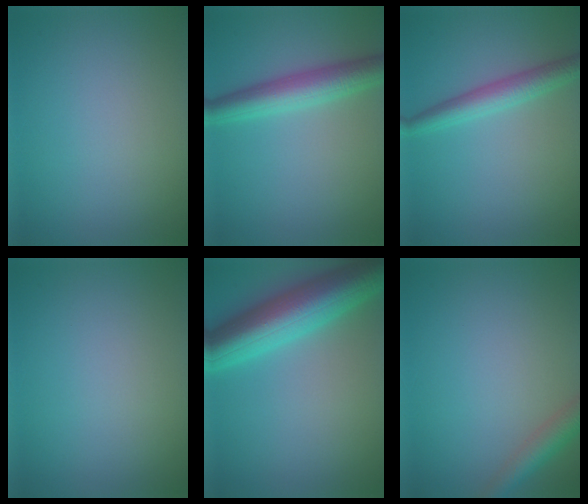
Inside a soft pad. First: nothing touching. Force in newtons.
{"total": 4.4, "press": 4.4, "slide": 0.0}
{"total": 3.1, "press": 3.1, "slide": 0.1}
{"total": 0.0}
{"total": 9.4, "press": 9.4, "slide": 0.3}
{"total": 2.8, "press": 2.8, "slide": 0.1}